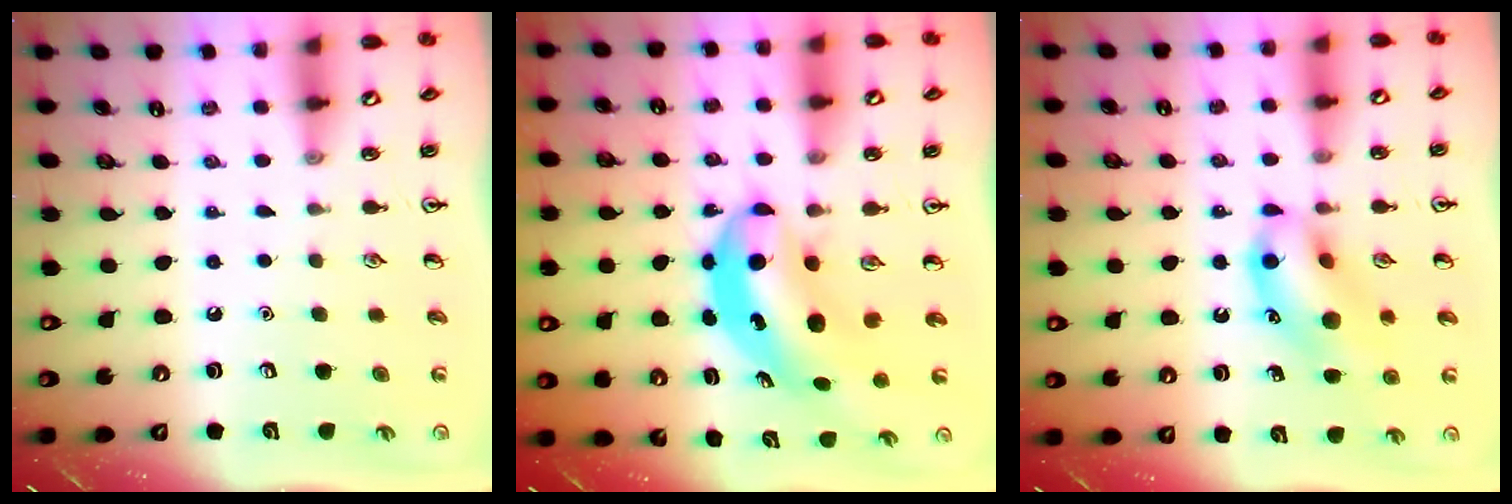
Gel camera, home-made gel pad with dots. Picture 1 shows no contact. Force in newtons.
{"total": 6.6, "press": 6.4, "slide": 1.8}
{"total": 13.8, "press": 13.6, "slide": 2.4}